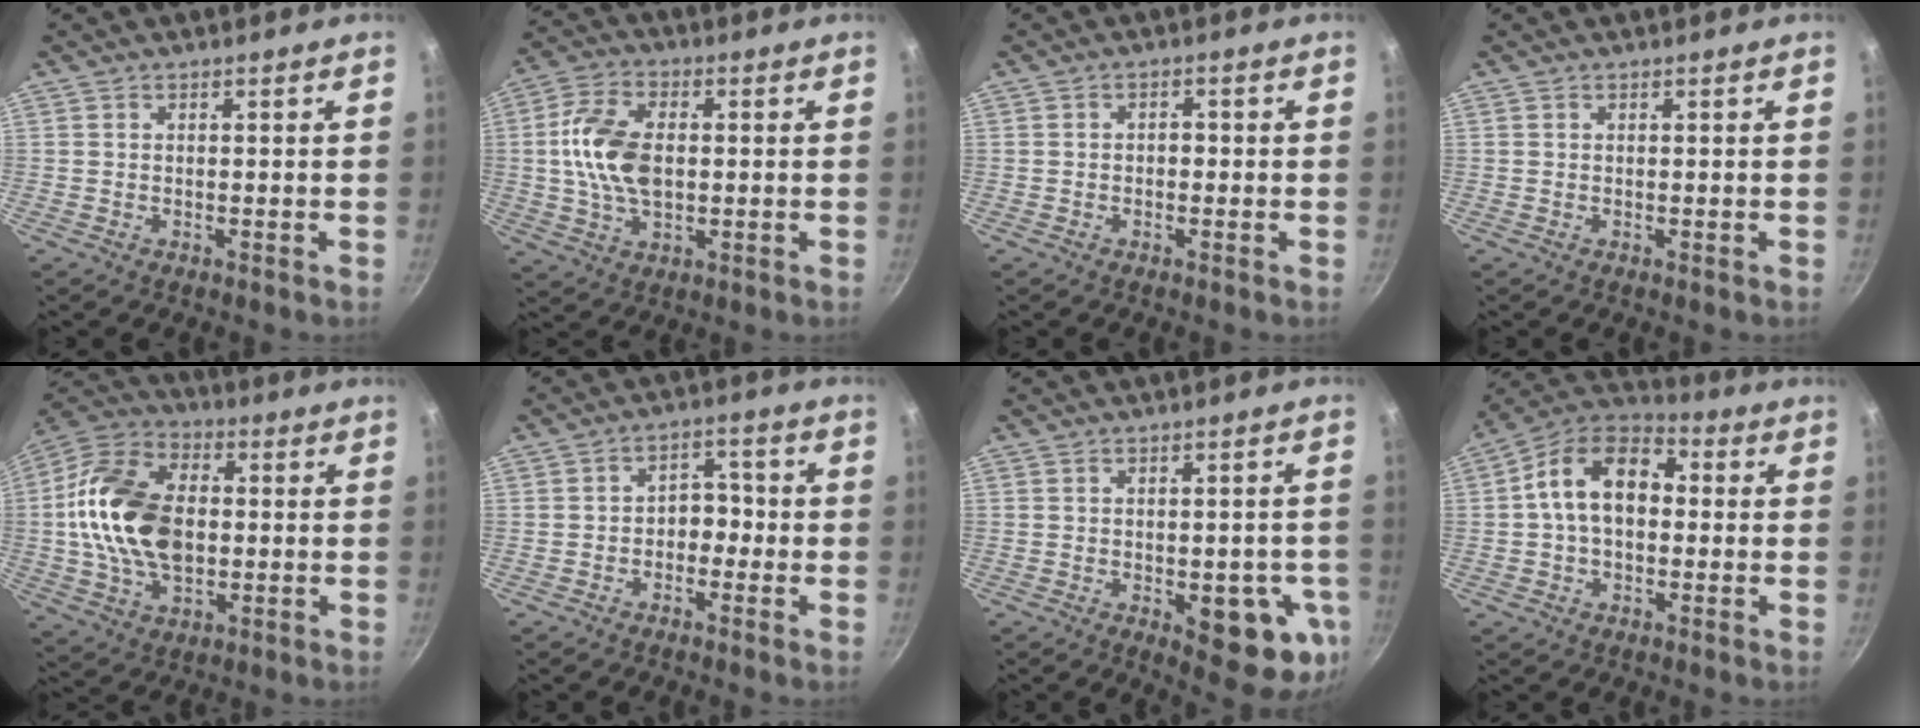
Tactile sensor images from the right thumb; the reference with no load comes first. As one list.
[{"total": 12.2, "force": [0.4, 7.4, 9.7], "torque": [-0.177, 0.015, 0.001]}, {"total": 1.5, "force": [-0.4, 1.1, 0.9], "torque": [-0.011, 0.008, -0.008]}, {"total": 0.0}, {"total": 20.2, "force": [0.1, 13.2, 15.2], "torque": [-0.263, 0.023, -0.007]}, {"total": 4.6, "force": [-1.5, 3.4, 2.7], "torque": [0.001, 0.028, -0.031]}, {"total": 12.6, "force": [-3.4, 5.4, 10.9], "torque": [-0.093, -0.003, -0.037]}, {"total": 13.5, "force": [0.9, 9.0, 10.0], "torque": [-0.133, 0.036, -0.006]}]